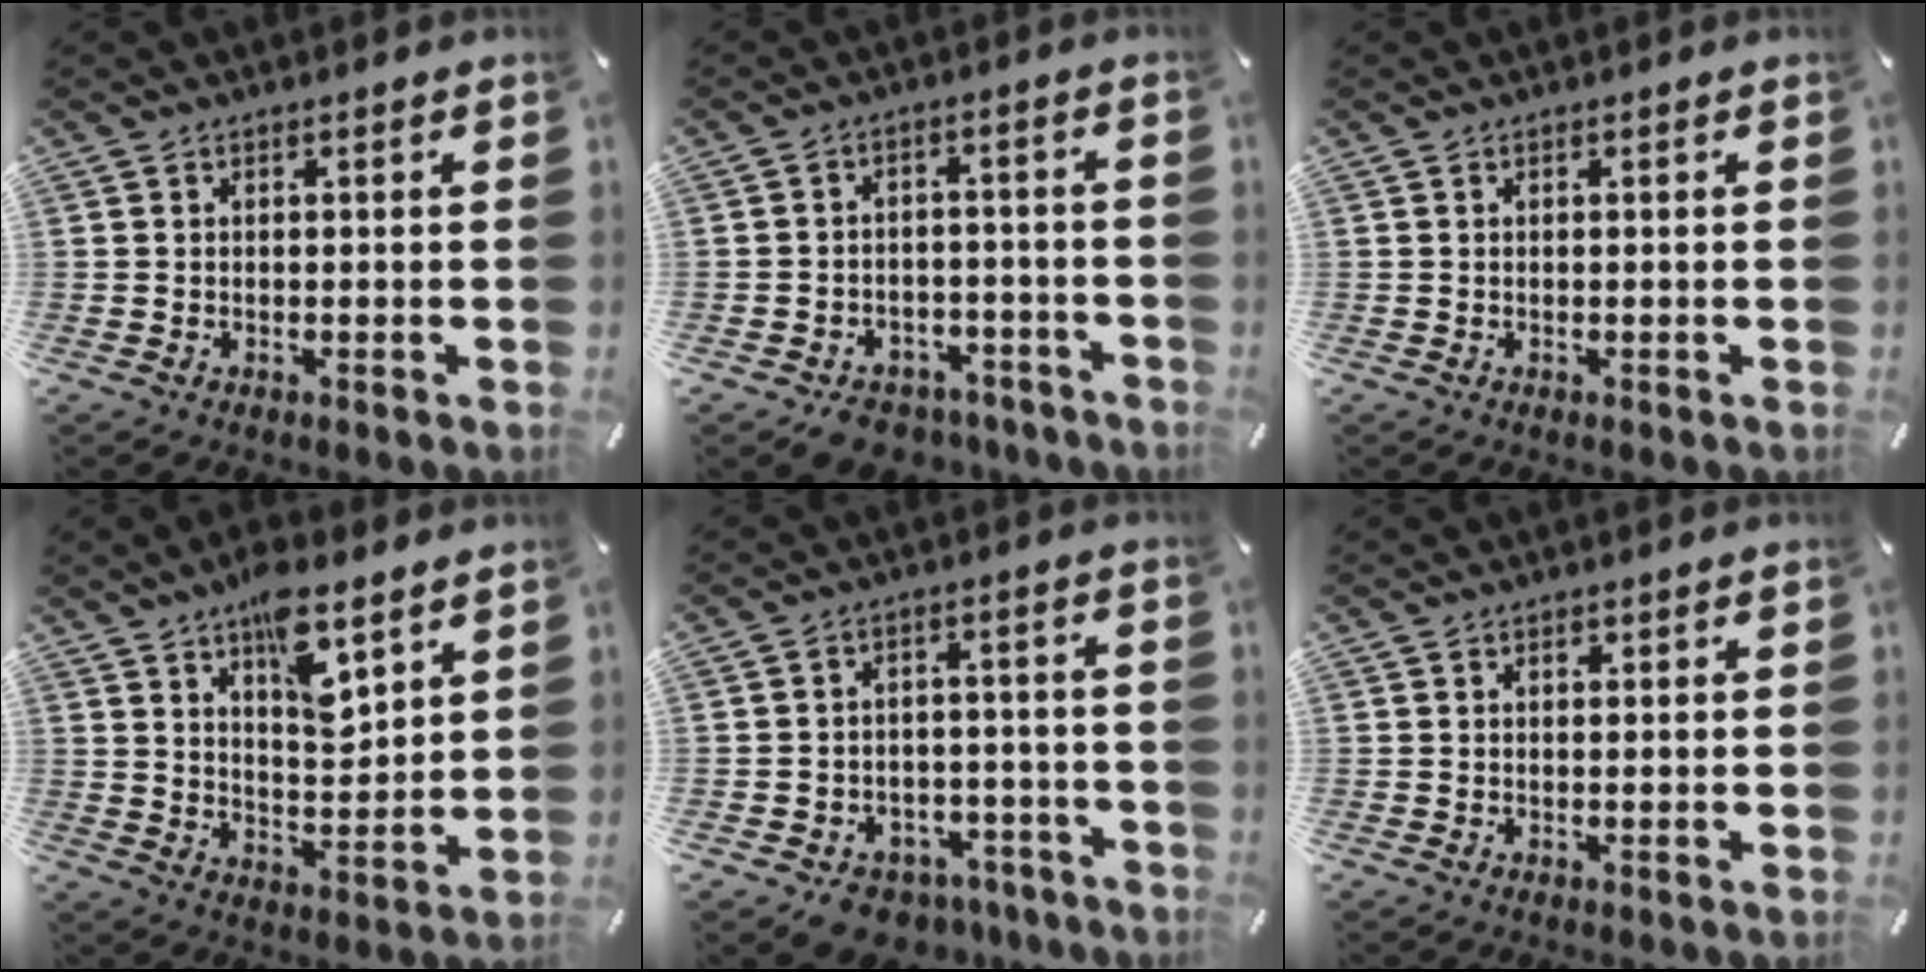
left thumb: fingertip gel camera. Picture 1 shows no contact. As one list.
[{"total": 6.0, "force": [-4.5, 3.8, 1.3], "torque": [-0.009, 0.039, -0.080]}, {"total": 0.0}, {"total": 11.2, "force": [7.4, 4.8, 7.0], "torque": [-0.093, -0.045, 0.123]}, {"total": 6.7, "force": [-4.8, 4.5, 1.3], "torque": [-0.008, 0.044, -0.084]}, {"total": 0.9, "force": [0.3, 0.6, 0.5], "torque": [-0.011, 0.002, 0.006]}]